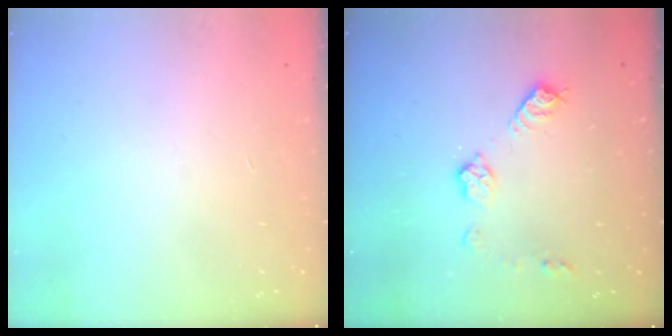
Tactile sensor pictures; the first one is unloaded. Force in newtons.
{"total": 9.2, "press": 9.2, "slide": 0.3}